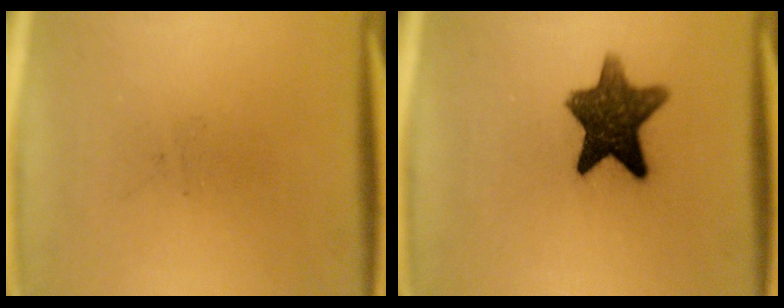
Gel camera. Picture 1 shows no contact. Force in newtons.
{"total": 10.8}